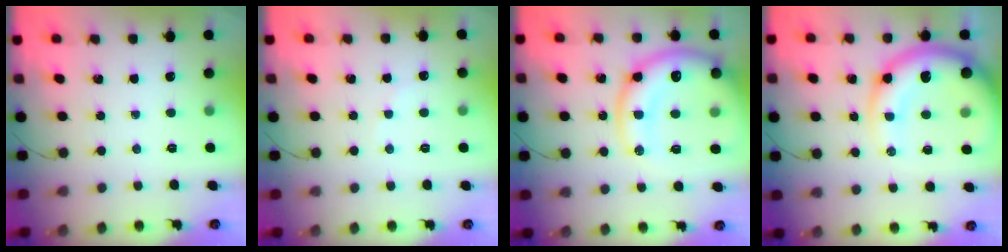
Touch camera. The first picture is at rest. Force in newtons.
{"total": 4.2, "press": 4.0, "slide": 1.1}
{"total": 18.7, "press": 18.3, "slide": 3.8}
{"total": 16.5, "press": 16.1, "slide": 3.5}